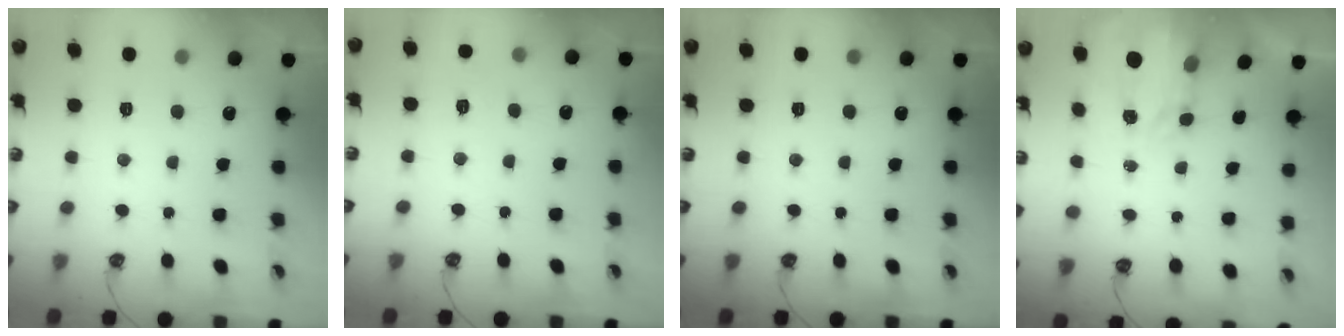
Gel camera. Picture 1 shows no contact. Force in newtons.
{"total": 5.6, "press": 5.6, "slide": 0.7}
{"total": 0.0}
{"total": 3.6, "press": 3.5, "slide": 0.4}